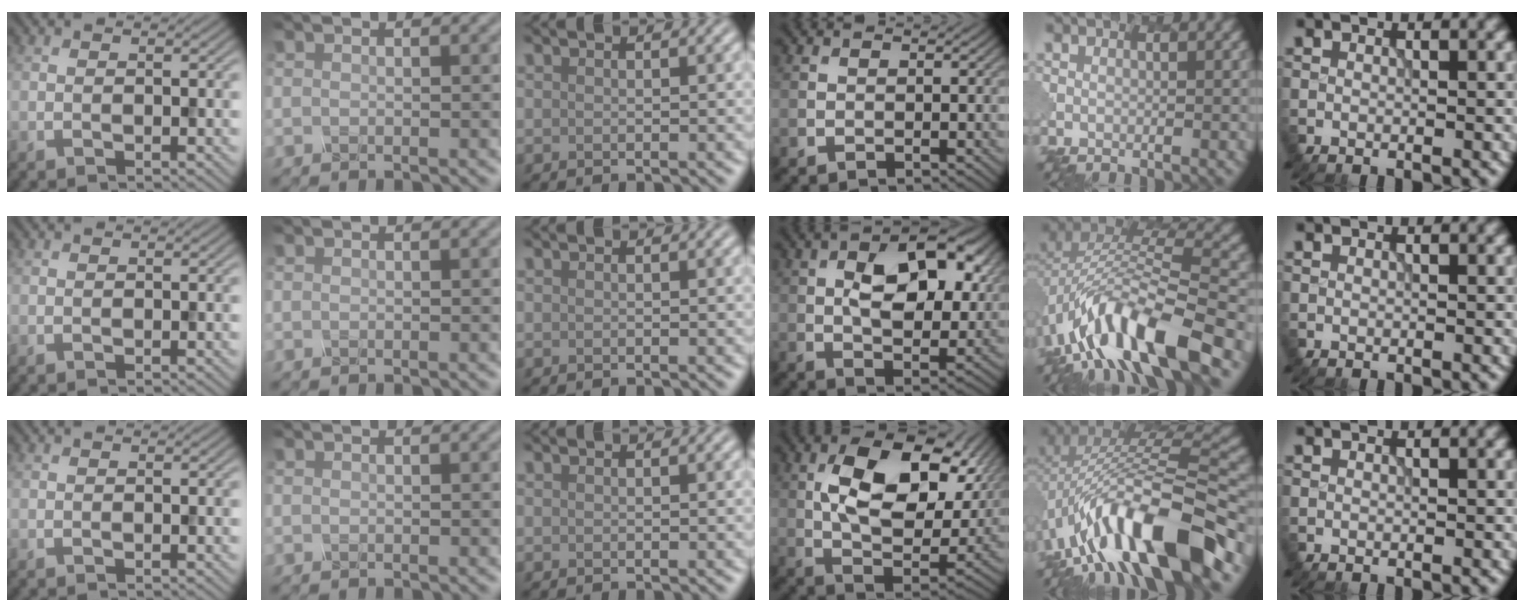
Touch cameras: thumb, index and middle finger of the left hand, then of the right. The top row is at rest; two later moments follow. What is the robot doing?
{"motion": "unscrew", "object": "spray bottle"}